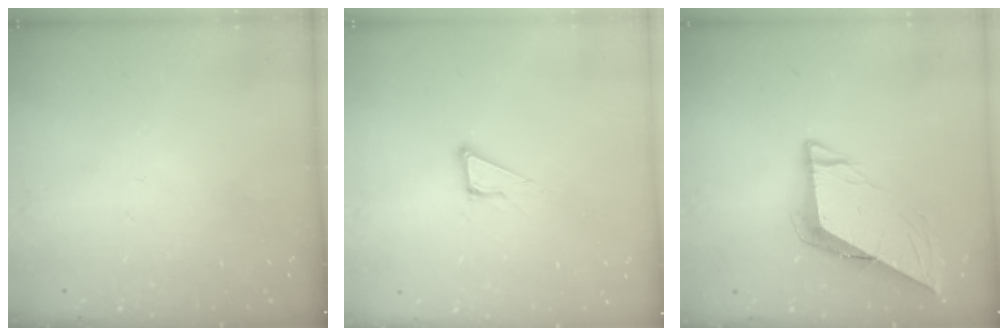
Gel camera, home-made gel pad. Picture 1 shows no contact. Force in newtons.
{"total": 5.0, "press": 5.0, "slide": 0.1}
{"total": 8.0, "press": 8.0, "slide": 0.5}